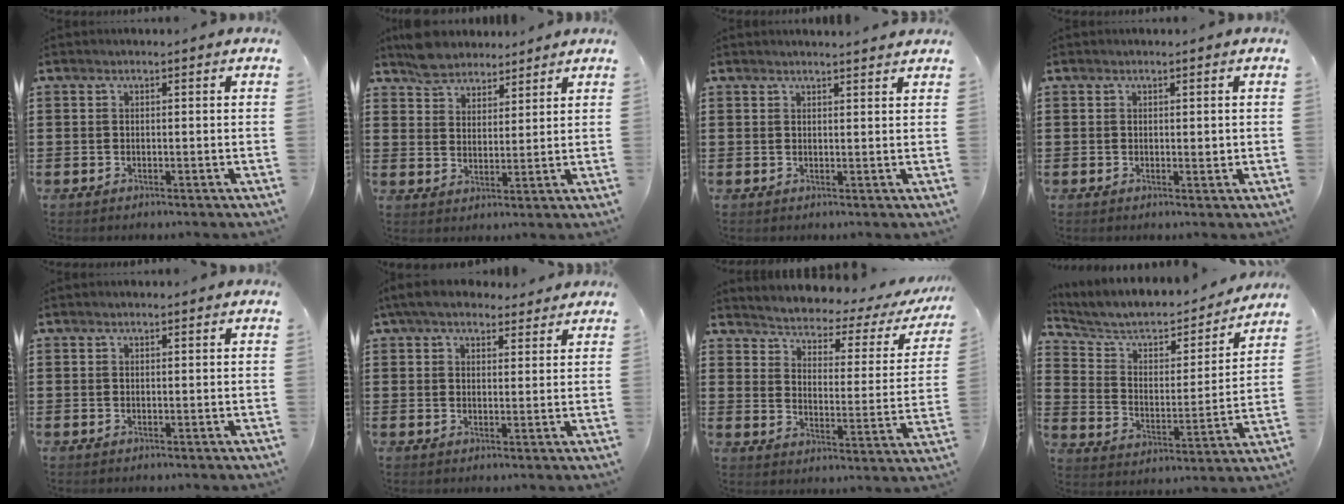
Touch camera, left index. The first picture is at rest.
{"total": 4.9, "force": [4.4, 2.1, 0.2], "torque": [-0.025, -0.003, 0.086]}
{"total": 1.6, "force": [1.6, -0.1, 0.2], "torque": [-0.008, -0.001, 0.031]}
{"total": 1.1, "force": [0.2, 0.6, 0.8], "torque": [-0.007, 0.001, 0.003]}
{"total": 0.6, "force": [0.5, 0.2, 0.3], "torque": [-0.007, 0.001, 0.009]}
{"total": 5.6, "force": [4.8, 1.8, 2.2], "torque": [-0.058, -0.004, 0.091]}
{"total": 2.5, "force": [2.3, 0.5, 1.0], "torque": [-0.039, -0.028, 0.028]}
{"total": 6.0, "force": [4.9, 2.6, 2.3], "torque": [-0.075, -0.031, 0.079]}